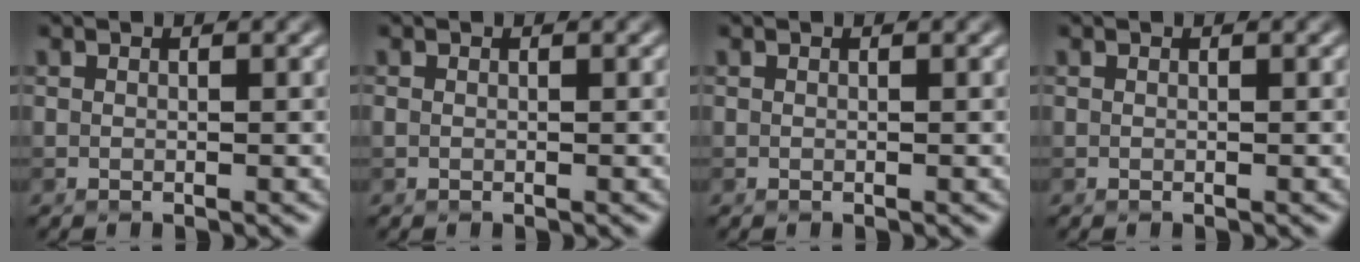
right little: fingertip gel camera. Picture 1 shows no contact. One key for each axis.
{"total": 0.0}
{"total": 0.0}
{"total": 0.0}